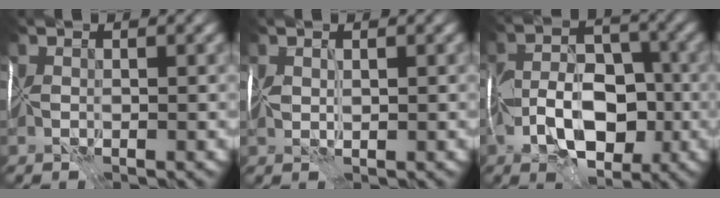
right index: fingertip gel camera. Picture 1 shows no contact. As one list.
[{"total": 0.9, "force": [0.1, -0.7, -0.5], "torque": [0.019, -0.007, 0.005]}, {"total": 7.1, "force": [-3.2, 3.5, 5.2], "torque": [-0.071, -0.005, -0.063]}]